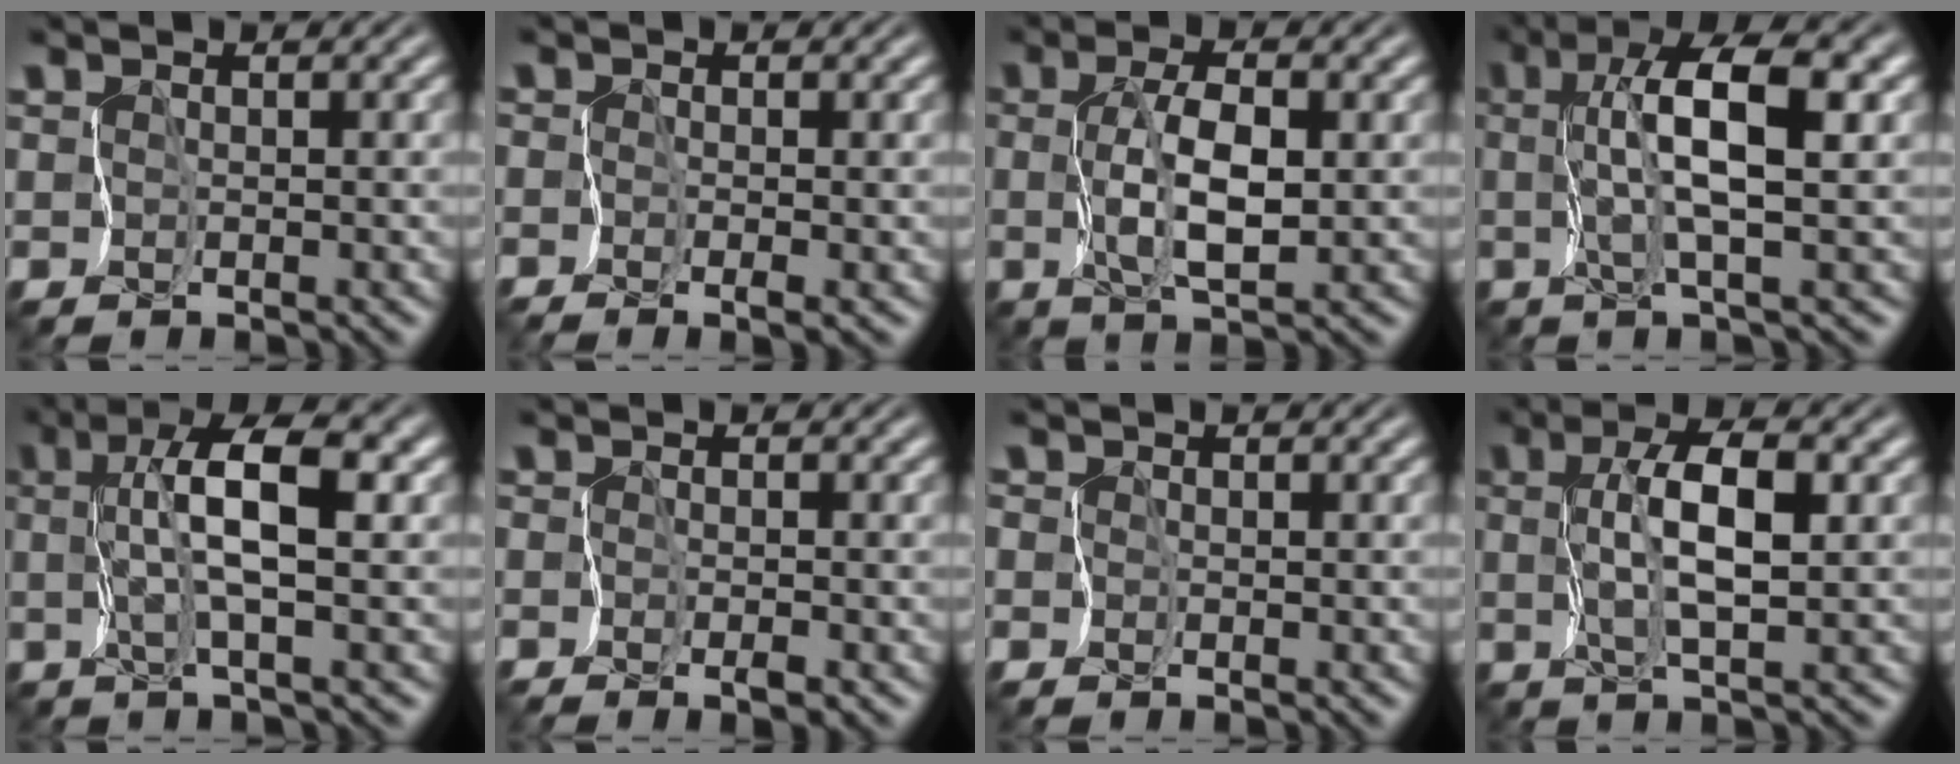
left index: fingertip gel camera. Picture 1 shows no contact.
{"total": 1.0, "force": [-0.7, -0.1, 0.6], "torque": [-0.014, -0.006, -0.017]}
{"total": 3.8, "force": [0.0, 1.1, 3.7], "torque": [-0.078, -0.002, 0.003]}
{"total": 6.1, "force": [1.1, 0.8, 6.0], "torque": [-0.101, 0.008, 0.014]}
{"total": 4.9, "force": [0.8, 0.5, 4.9], "torque": [-0.090, 0.008, 0.008]}
{"total": 1.1, "force": [-1.0, 0.1, 0.6], "torque": [-0.013, -0.006, -0.020]}
{"total": 1.1, "force": [0.0, 1.0, 0.5], "torque": [-0.001, 0.006, -0.010]}
{"total": 4.3, "force": [0.5, 0.8, 4.2], "torque": [-0.083, 0.005, 0.009]}